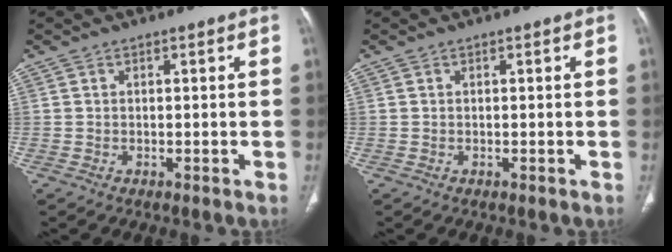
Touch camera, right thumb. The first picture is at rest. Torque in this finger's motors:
{"motor_torque": [0.00, 0.00, -0.06, 0.06, 0.00]}